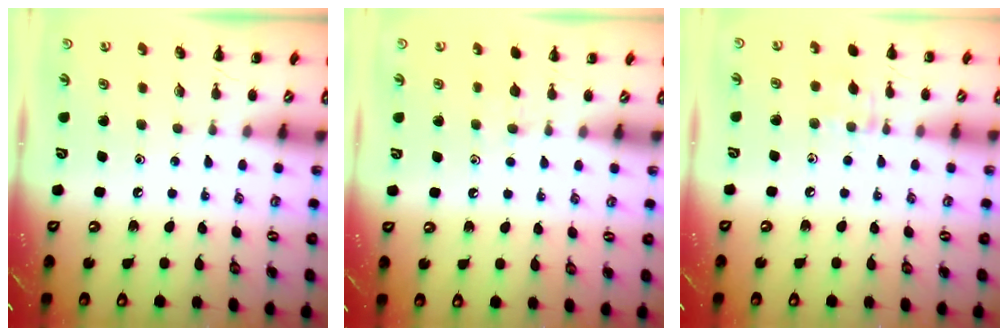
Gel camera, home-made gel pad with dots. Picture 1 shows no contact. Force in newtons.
{"total": 4.2, "press": 3.9, "slide": 1.5}
{"total": 6.3, "press": 6.1, "slide": 1.6}